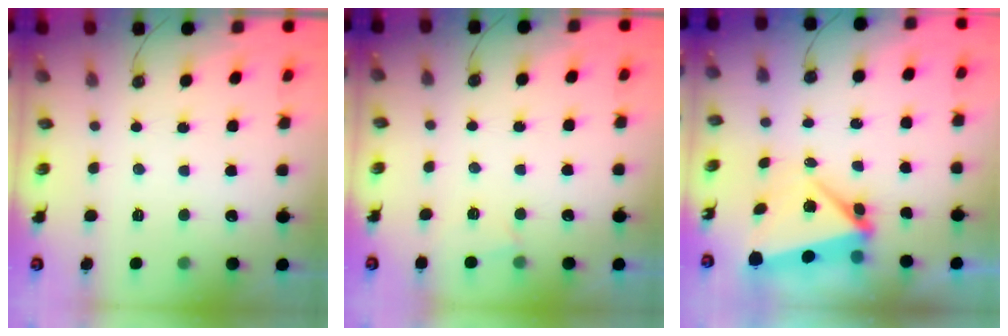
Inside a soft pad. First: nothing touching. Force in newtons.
{"total": 1.7, "press": 1.6, "slide": 0.4}
{"total": 5.5, "press": 5.4, "slide": 1.0}